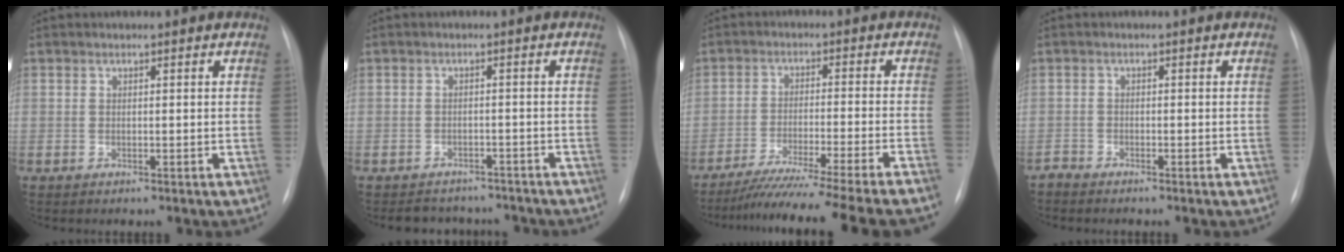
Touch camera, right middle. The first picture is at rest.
{"total": 6.9, "force": [-6.4, 2.6, 0.6], "torque": [-0.002, 0.011, -0.077]}
{"total": 19.2, "force": [-16.2, -2.1, 10.0], "torque": [-0.133, -0.045, -0.243]}
{"total": 1.2, "force": [-1.2, 0.1, -0.1], "torque": [0.001, -0.003, -0.023]}